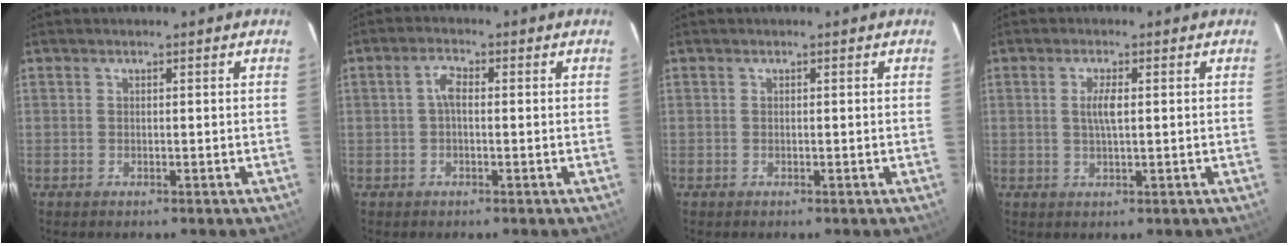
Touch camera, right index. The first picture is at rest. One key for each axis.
{"total": 2.6, "fx": 0.0, "fy": 1.2, "fz": 2.3, "tx": -0.047, "ty": 0.010, "tz": -0.001}
{"total": 0.0}
{"total": 2.8, "fx": 0.4, "fy": 0.5, "fz": 2.8, "tx": -0.055, "ty": 0.000, "tz": 0.008}